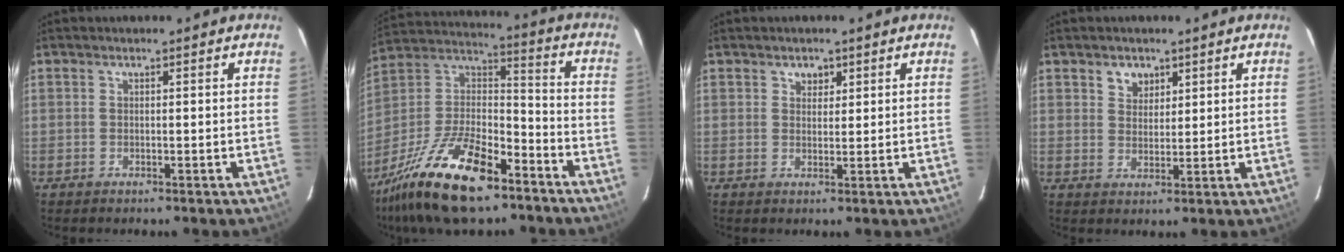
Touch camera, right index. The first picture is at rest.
{"total": 23.8, "force": [-15.4, 9.3, 15.6], "torque": [-0.317, -0.009, -0.269]}
{"total": 2.1, "force": [1.1, 1.6, 0.5], "torque": [-0.003, 0.006, 0.019]}
{"total": 3.6, "force": [2.1, 2.7, 1.1], "torque": [-0.008, 0.008, 0.038]}